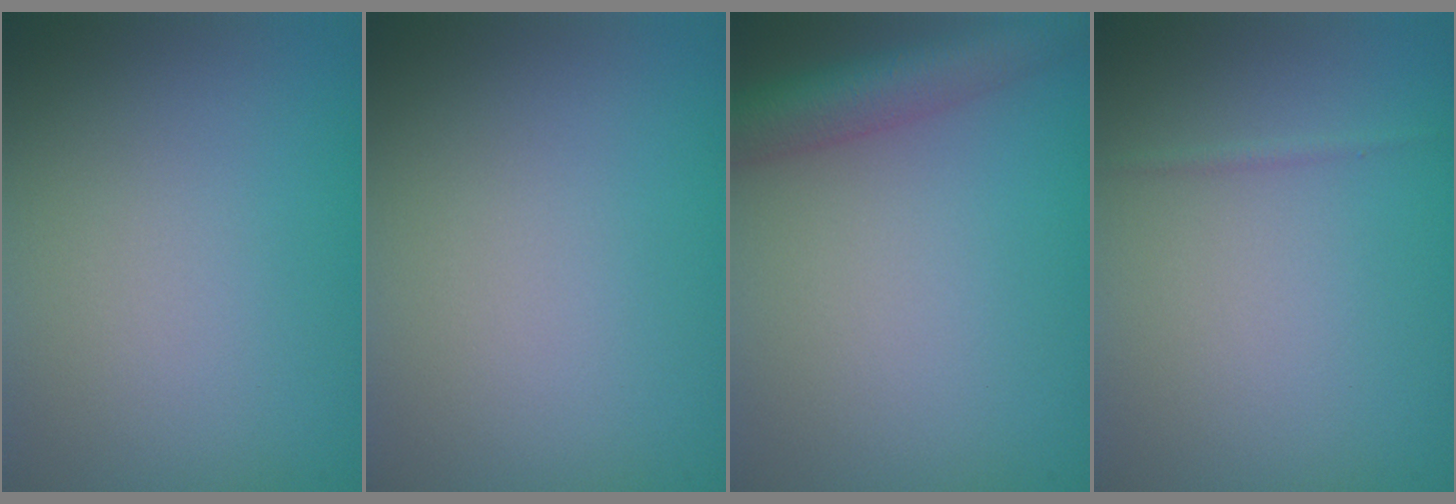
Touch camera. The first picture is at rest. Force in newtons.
{"total": 0.0}
{"total": 5.1, "press": 5.1, "slide": 0.2}
{"total": 0.5, "press": 0.5, "slide": 0.0}